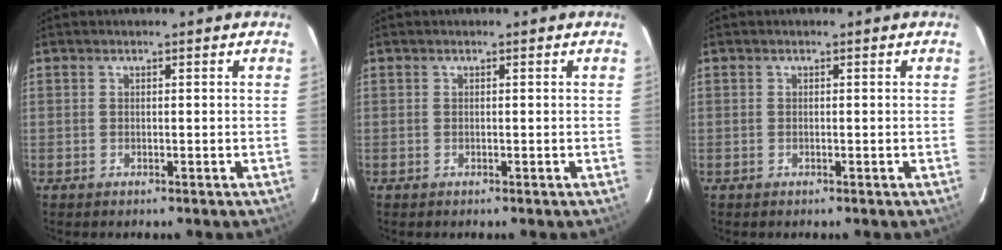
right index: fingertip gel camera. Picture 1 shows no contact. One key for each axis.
{"total": 0.0}
{"total": 0.0}